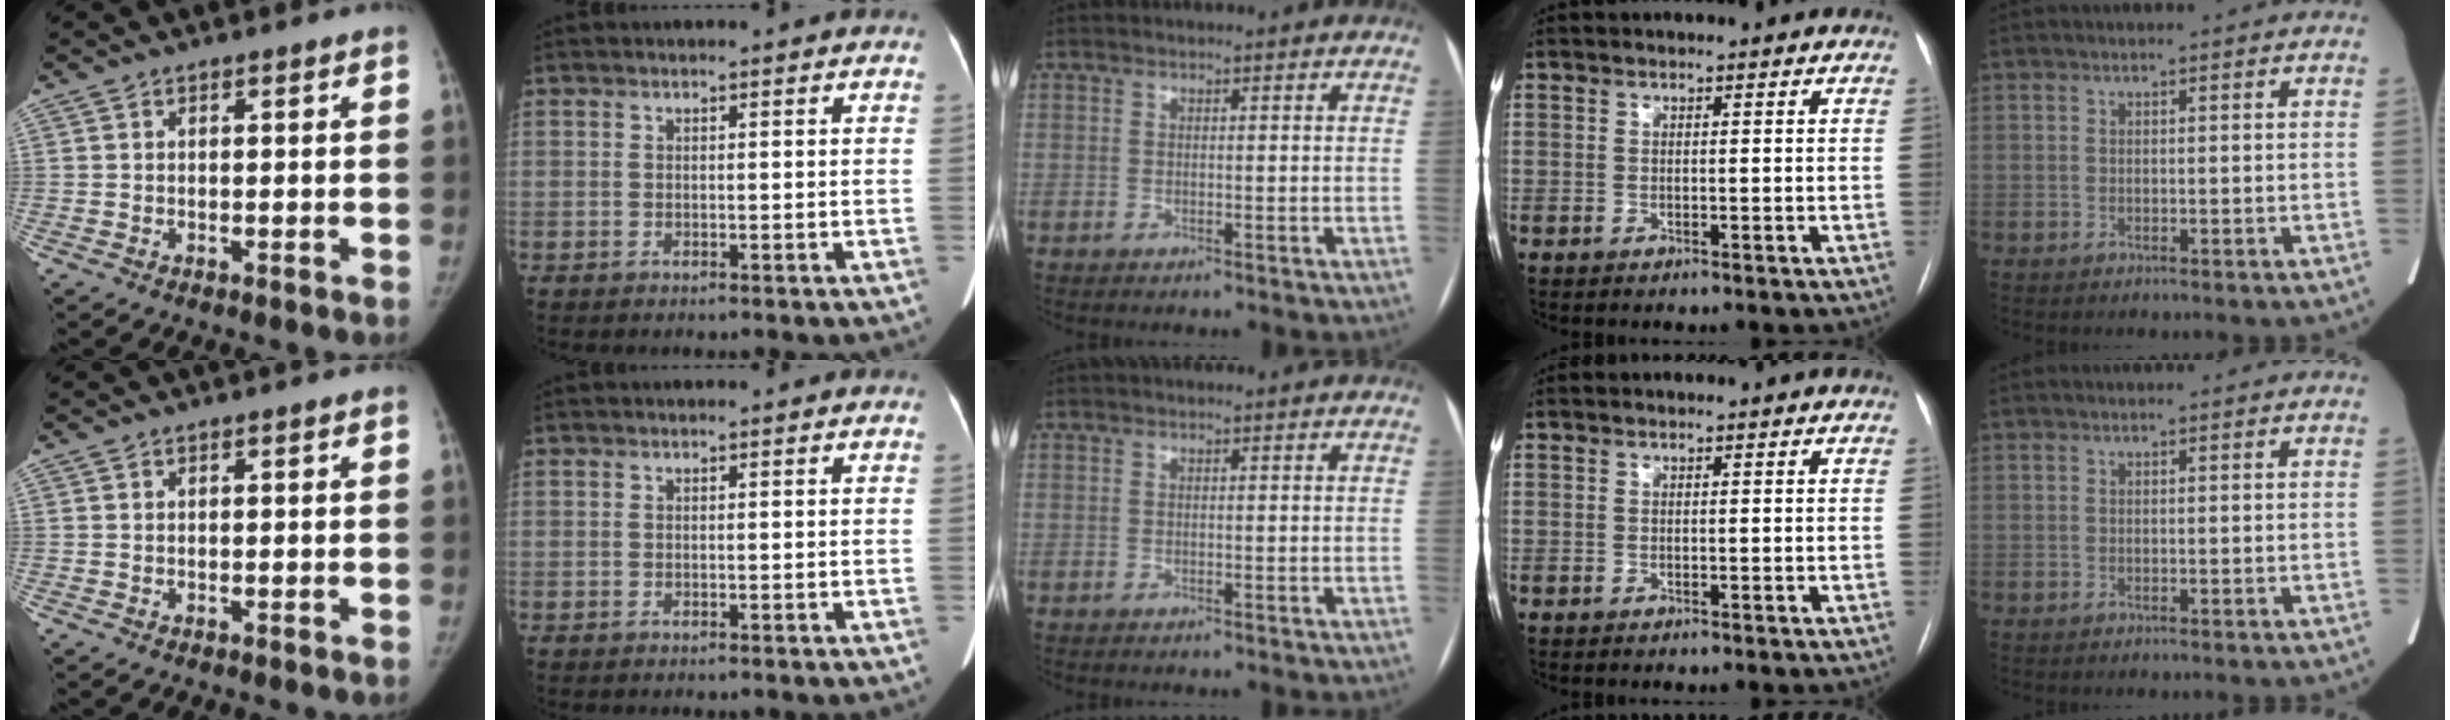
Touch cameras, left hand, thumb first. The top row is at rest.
{}